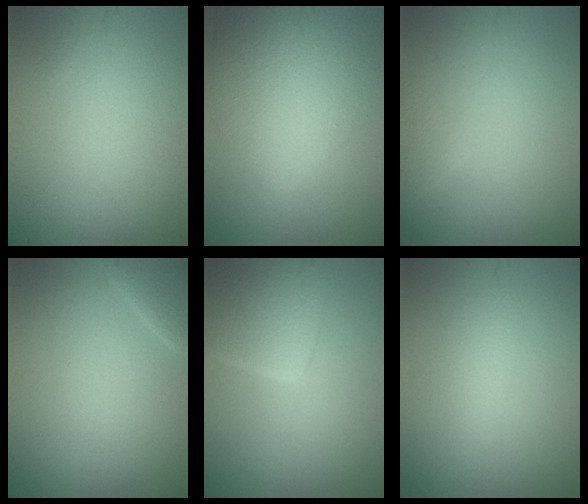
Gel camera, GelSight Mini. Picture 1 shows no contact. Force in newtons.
{"total": 9.5, "press": 9.5, "slide": 0.4}
{"total": 1.5, "press": 1.5, "slide": 0.1}
{"total": 2.5, "press": 2.5, "slide": 0.2}
{"total": 6.2, "press": 6.1, "slide": 0.4}
{"total": 1.8, "press": 1.8, "slide": 0.2}